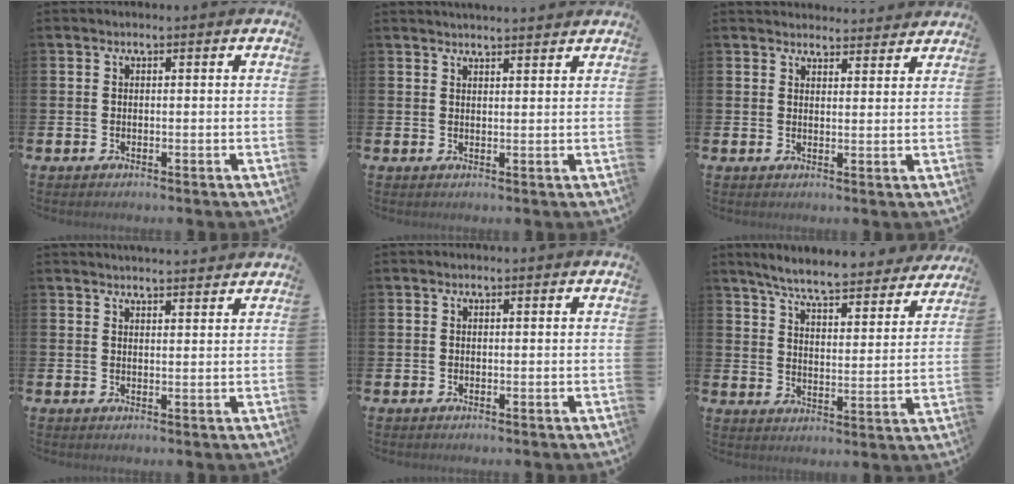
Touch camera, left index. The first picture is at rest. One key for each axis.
{"total": 2.3, "fx": 2.3, "fy": 0.0, "fz": 0.0, "tx": 0.003, "ty": -0.014, "tz": 0.041}
{"total": 3.4, "fx": 3.3, "fy": 0.7, "fz": -0.1, "tx": 0.006, "ty": -0.020, "tz": 0.059}
{"total": 2.7, "fx": 2.7, "fy": 0.0, "fz": -0.1, "tx": -0.004, "ty": -0.012, "tz": 0.049}
{"total": 0.0}
{"total": 7.0, "fx": 6.6, "fy": 0.5, "fz": 2.5, "tx": -0.070, "ty": -0.045, "tz": 0.110}